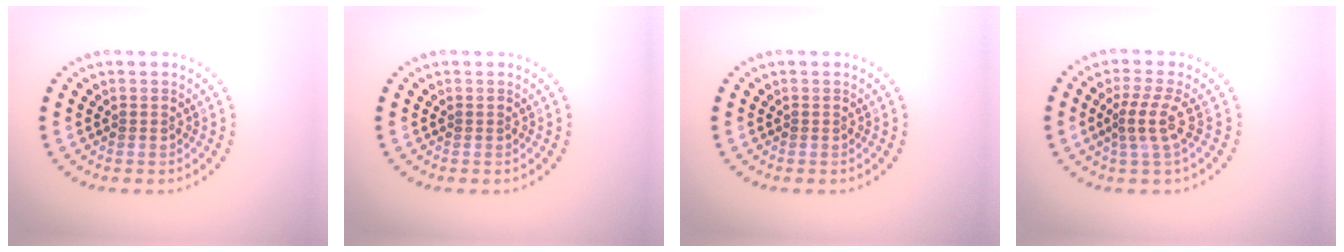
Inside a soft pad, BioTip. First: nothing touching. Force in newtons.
{"total": 0.0}
{"total": 0.0}
{"total": 2.6, "press": 1.8, "slide": 1.8}